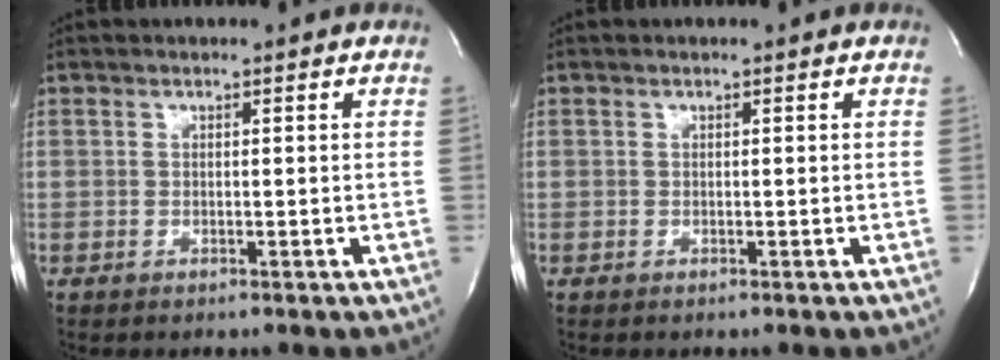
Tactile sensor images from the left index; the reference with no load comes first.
{"total": 0.0}